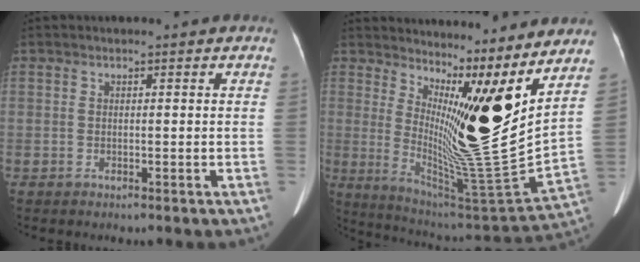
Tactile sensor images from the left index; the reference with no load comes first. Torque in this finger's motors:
{"motor_torque": [0.31, 0.41, -0.10, -0.21]}